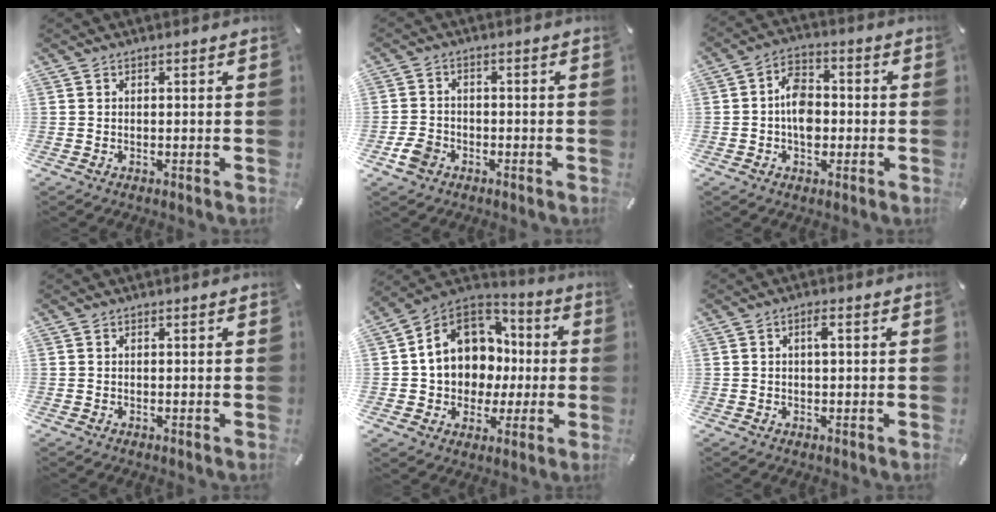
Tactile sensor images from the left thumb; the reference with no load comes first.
{"total": 4.7, "force": [-2.3, 3.6, 1.9], "torque": [-0.042, 0.009, -0.044]}
{"total": 7.7, "force": [-1.2, 5.4, 5.4], "torque": [-0.084, 0.013, -0.020]}
{"total": 0.0}
{"total": 13.9, "force": [1.8, 12.4, 6.0], "torque": [-0.127, -0.007, 0.043]}
{"total": 2.2, "force": [0.5, 0.8, 2.0], "torque": [-0.032, 0.003, 0.004]}